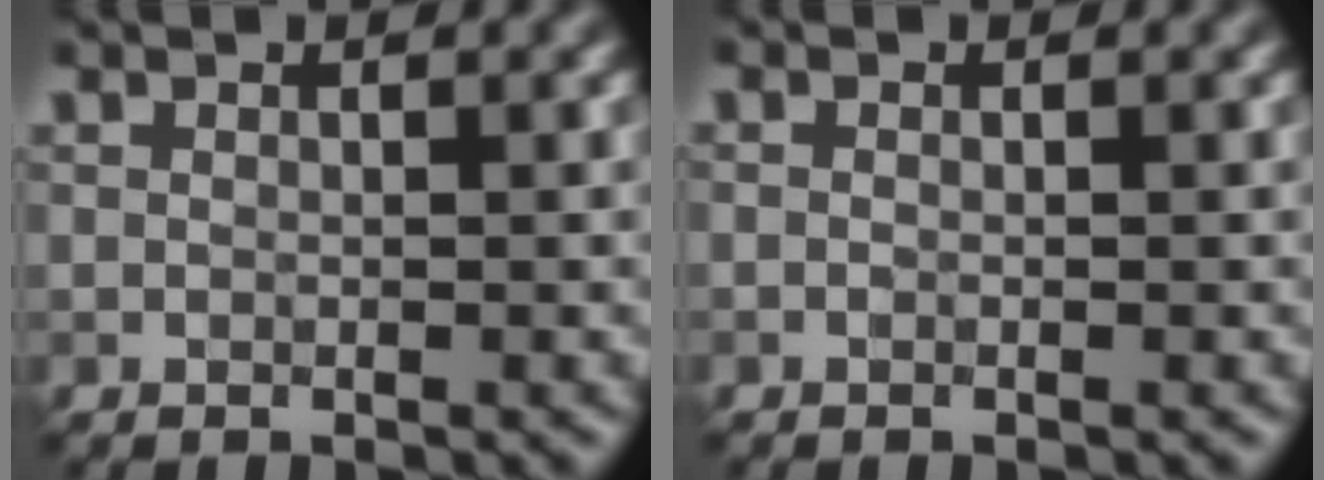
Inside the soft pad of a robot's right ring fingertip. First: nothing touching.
{"total": 0.0}